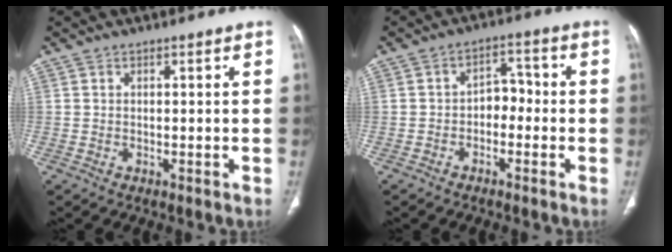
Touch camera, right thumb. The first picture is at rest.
{"total": 4.6, "force": [-1.4, 3.2, 2.9], "torque": [-0.023, 0.031, -0.032]}